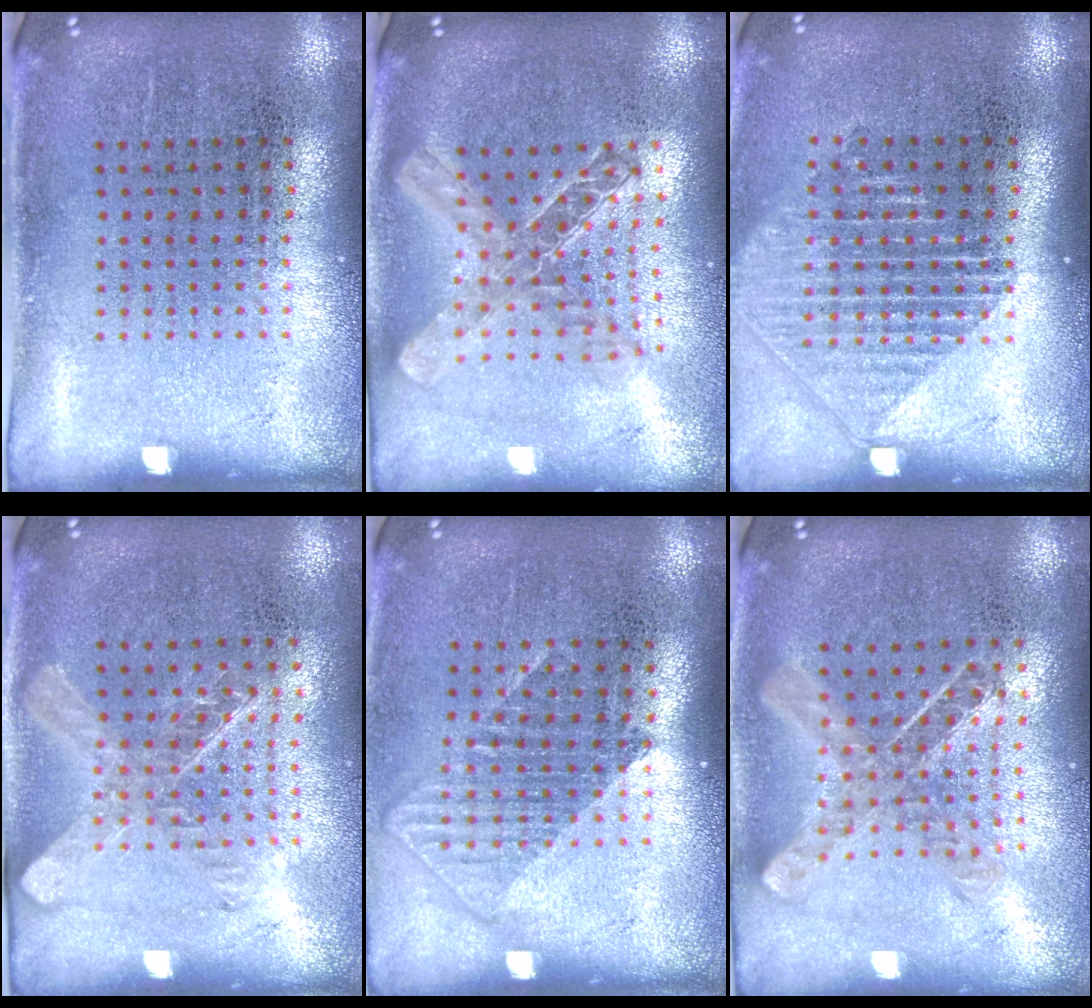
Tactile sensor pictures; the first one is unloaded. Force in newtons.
{"total": 1.9, "press": 1.7, "slide": 1.0}
{"total": 1.4, "press": 1.2, "slide": 0.7}
{"total": 1.5, "press": 1.3, "slide": 0.7}
{"total": 1.2, "press": 1.0, "slide": 0.7}
{"total": 1.0, "press": 1.0, "slide": 0.1}